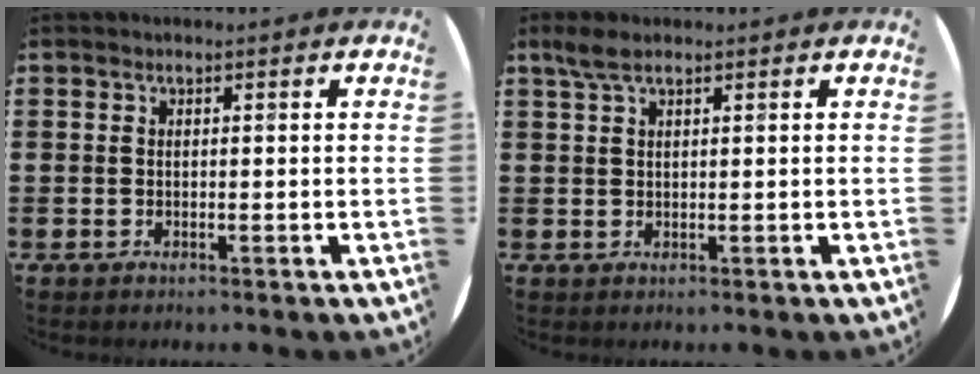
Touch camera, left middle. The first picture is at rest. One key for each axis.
{"total": 2.2, "fx": 1.6, "fy": 0.6, "fz": 1.3, "tx": -0.028, "ty": 0.006, "tz": 0.028}